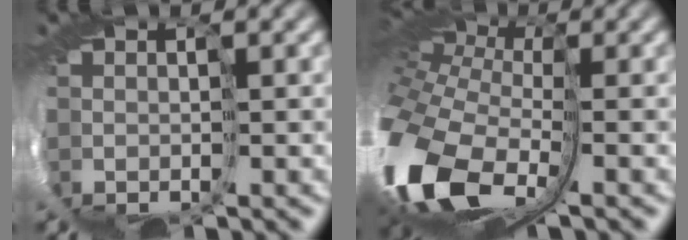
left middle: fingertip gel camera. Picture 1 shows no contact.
{"total": 15.7, "force": [-5.2, 9.7, 11.2], "torque": [-0.277, -0.064, -0.064]}